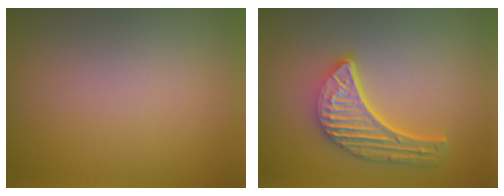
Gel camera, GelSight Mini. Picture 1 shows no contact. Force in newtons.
{"total": 5.7, "press": 4.3, "slide": 3.7}